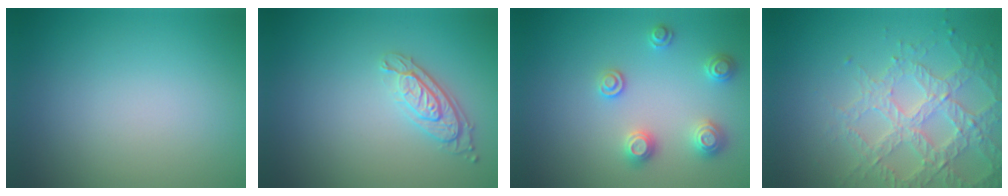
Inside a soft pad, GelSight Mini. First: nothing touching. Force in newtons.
{"total": 3.0, "press": 2.3, "slide": 1.9}
{"total": 2.6, "press": 2.6, "slide": 0.1}
{"total": 5.1, "press": 4.4, "slide": 2.5}